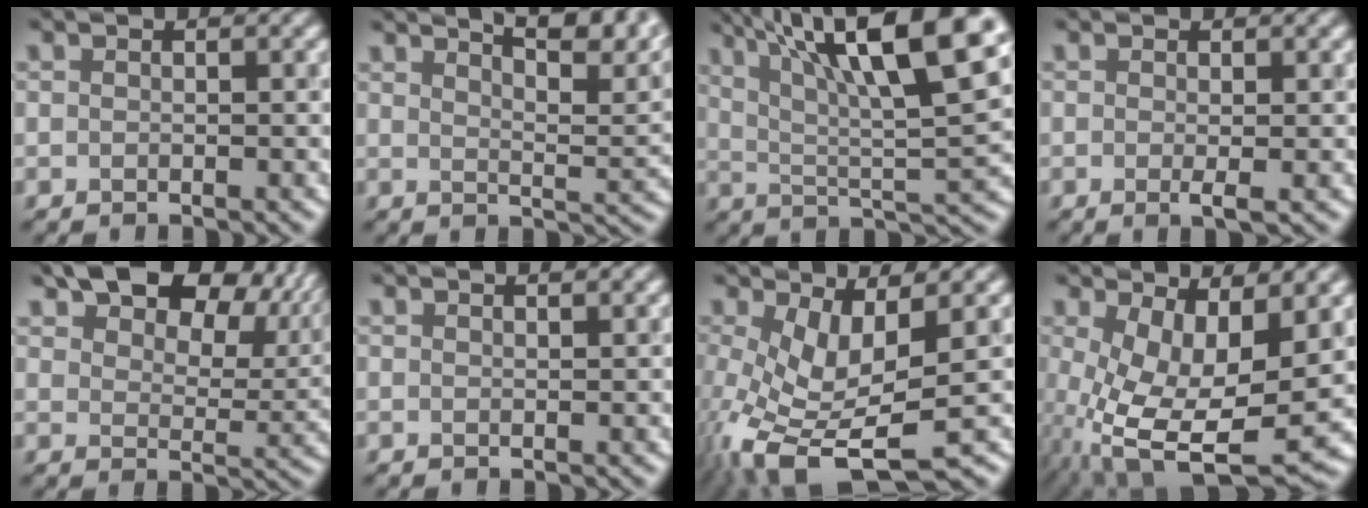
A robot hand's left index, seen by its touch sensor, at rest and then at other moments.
{"total": 9.9, "force": [7.3, 2.8, 6.1], "torque": [-0.061, 0.035, 0.076]}
{"total": 14.1, "force": [7.3, 3.3, 11.6], "torque": [-0.189, 0.015, 0.123]}
{"total": 1.2, "force": [-0.2, 0.0, 1.1], "torque": [-0.022, -0.004, -0.003]}
{"total": 10.9, "force": [6.8, 5.7, 6.3], "torque": [-0.100, 0.005, 0.115]}
{"total": 0.9, "force": [0.9, -0.1, 0.3], "torque": [-0.009, 0.003, 0.011]}
{"total": 6.9, "force": [-1.8, 2.3, 6.3], "torque": [-0.137, -0.015, -0.034]}
{"total": 9.8, "force": [-1.2, 4.5, 8.7], "torque": [-0.183, -0.031, -0.007]}